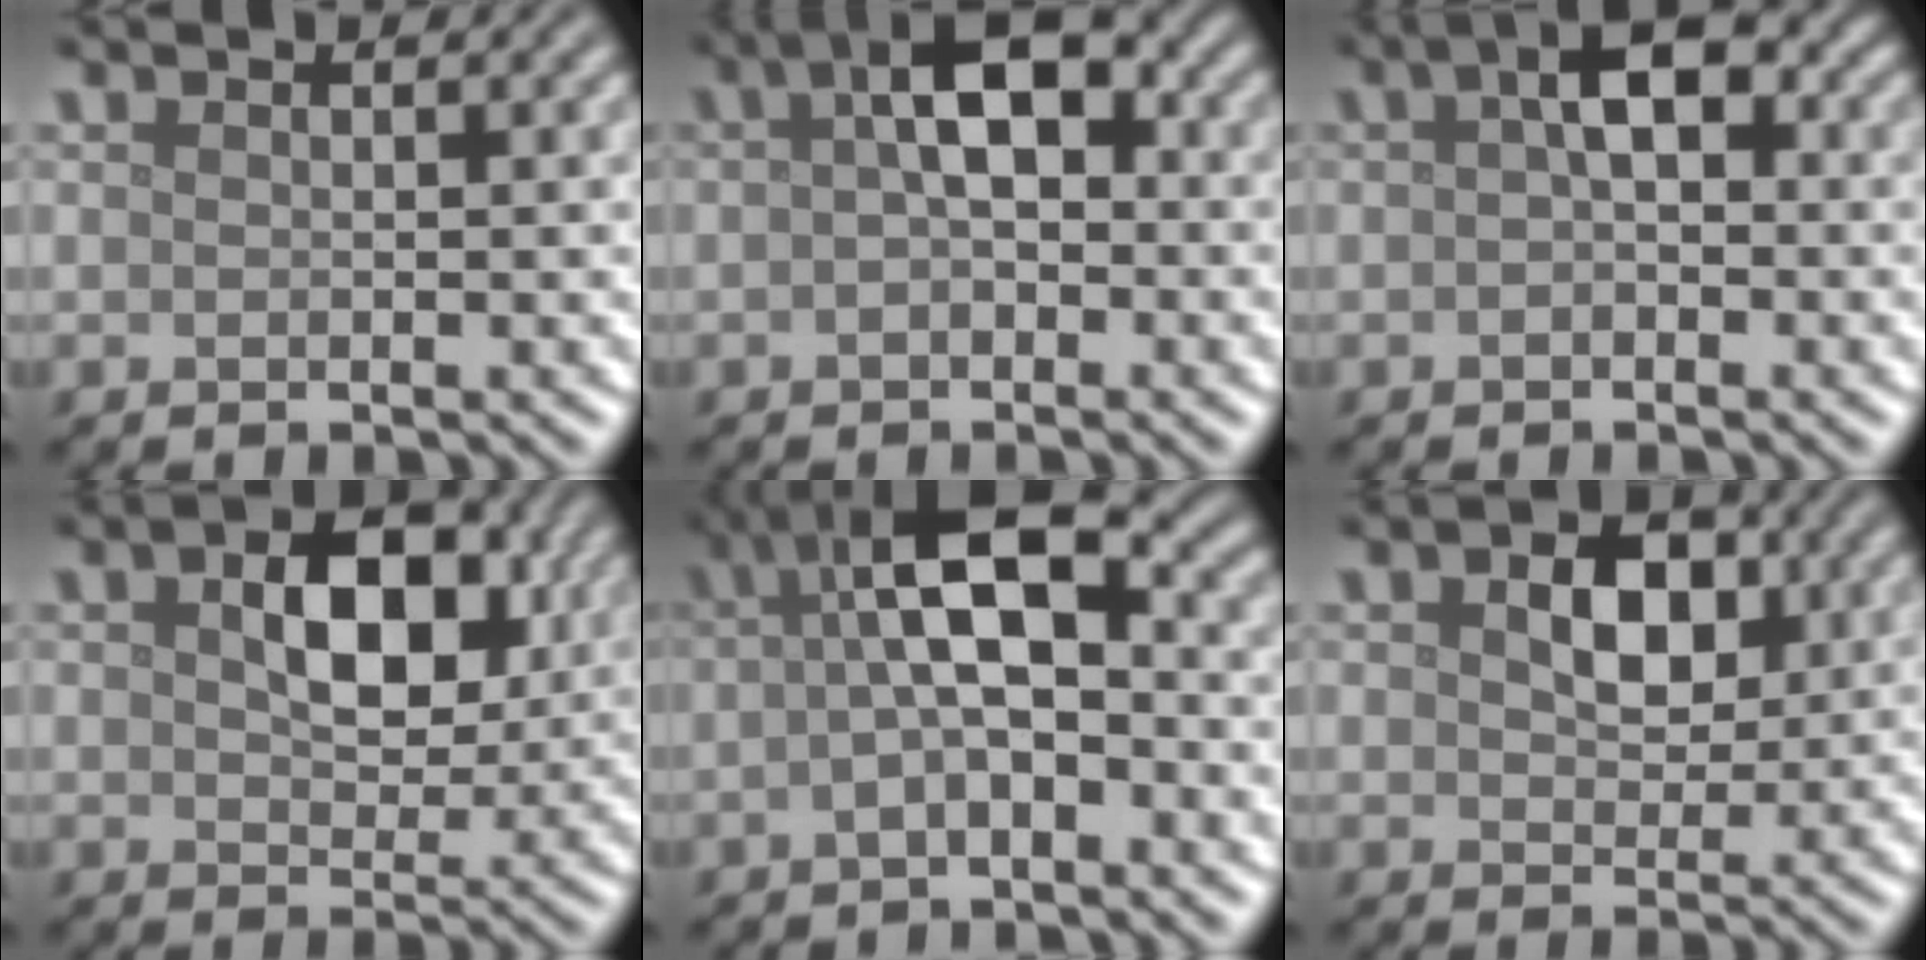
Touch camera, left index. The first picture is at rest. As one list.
[{"total": 4.9, "force": [0.7, 2.4, 4.2], "torque": [-0.059, 0.017, -0.001]}, {"total": 3.7, "force": [0.6, 1.8, 3.1], "torque": [-0.040, 0.012, -0.002]}, {"total": 6.6, "force": [1.3, 4.1, 5.0], "torque": [-0.083, -0.002, 0.017]}, {"total": 7.0, "force": [0.4, 2.7, 6.4], "torque": [-0.115, 0.019, -0.007]}, {"total": 4.3, "force": [1.0, 2.9, 3.0], "torque": [-0.054, 0.001, 0.010]}]